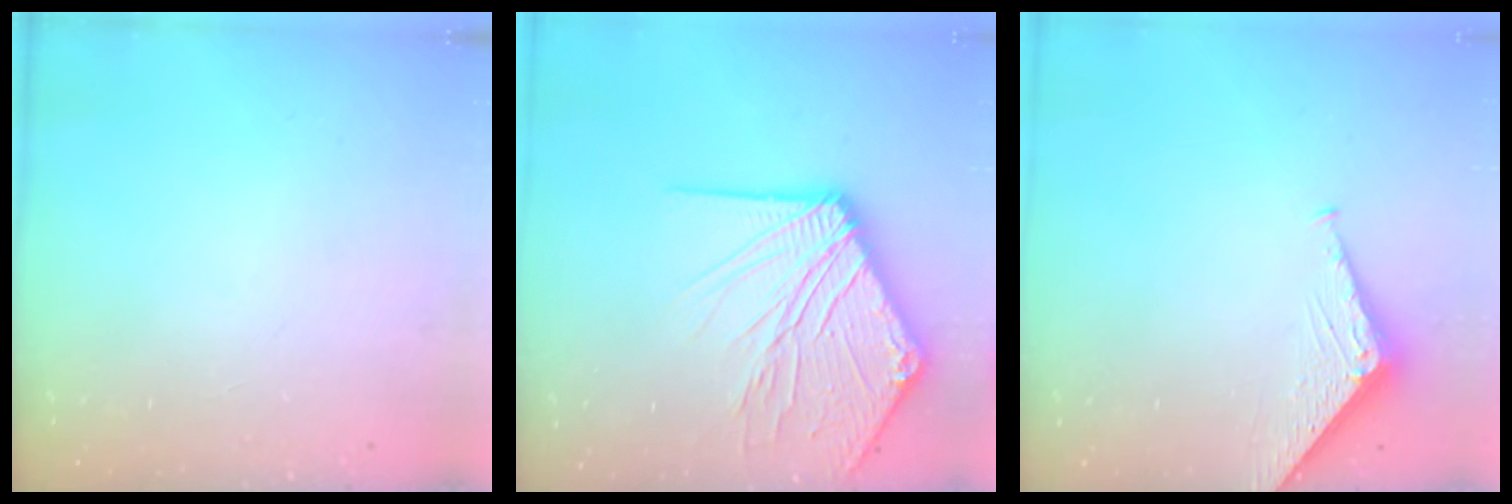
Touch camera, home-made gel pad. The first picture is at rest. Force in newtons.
{"total": 19.9, "press": 19.8, "slide": 2.6}
{"total": 4.1, "press": 4.1, "slide": 0.4}